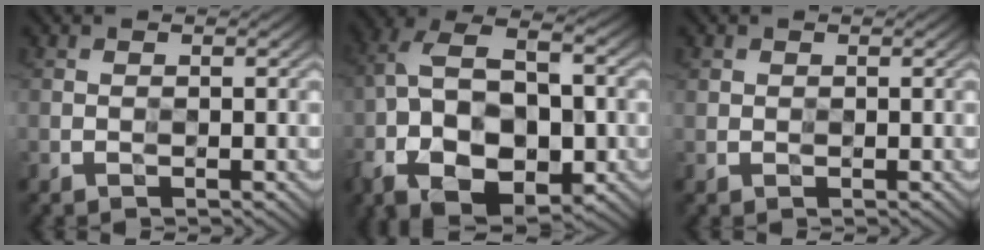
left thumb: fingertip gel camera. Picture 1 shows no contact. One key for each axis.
{"total": 15.3, "fx": -4.0, "fy": 9.1, "fz": 11.6, "tx": -0.241, "ty": -0.007, "tz": -0.063}
{"total": 0.7, "fx": 0.3, "fy": 0.6, "fz": 0.2, "tx": -0.003, "ty": -0.003, "tz": 0.009}